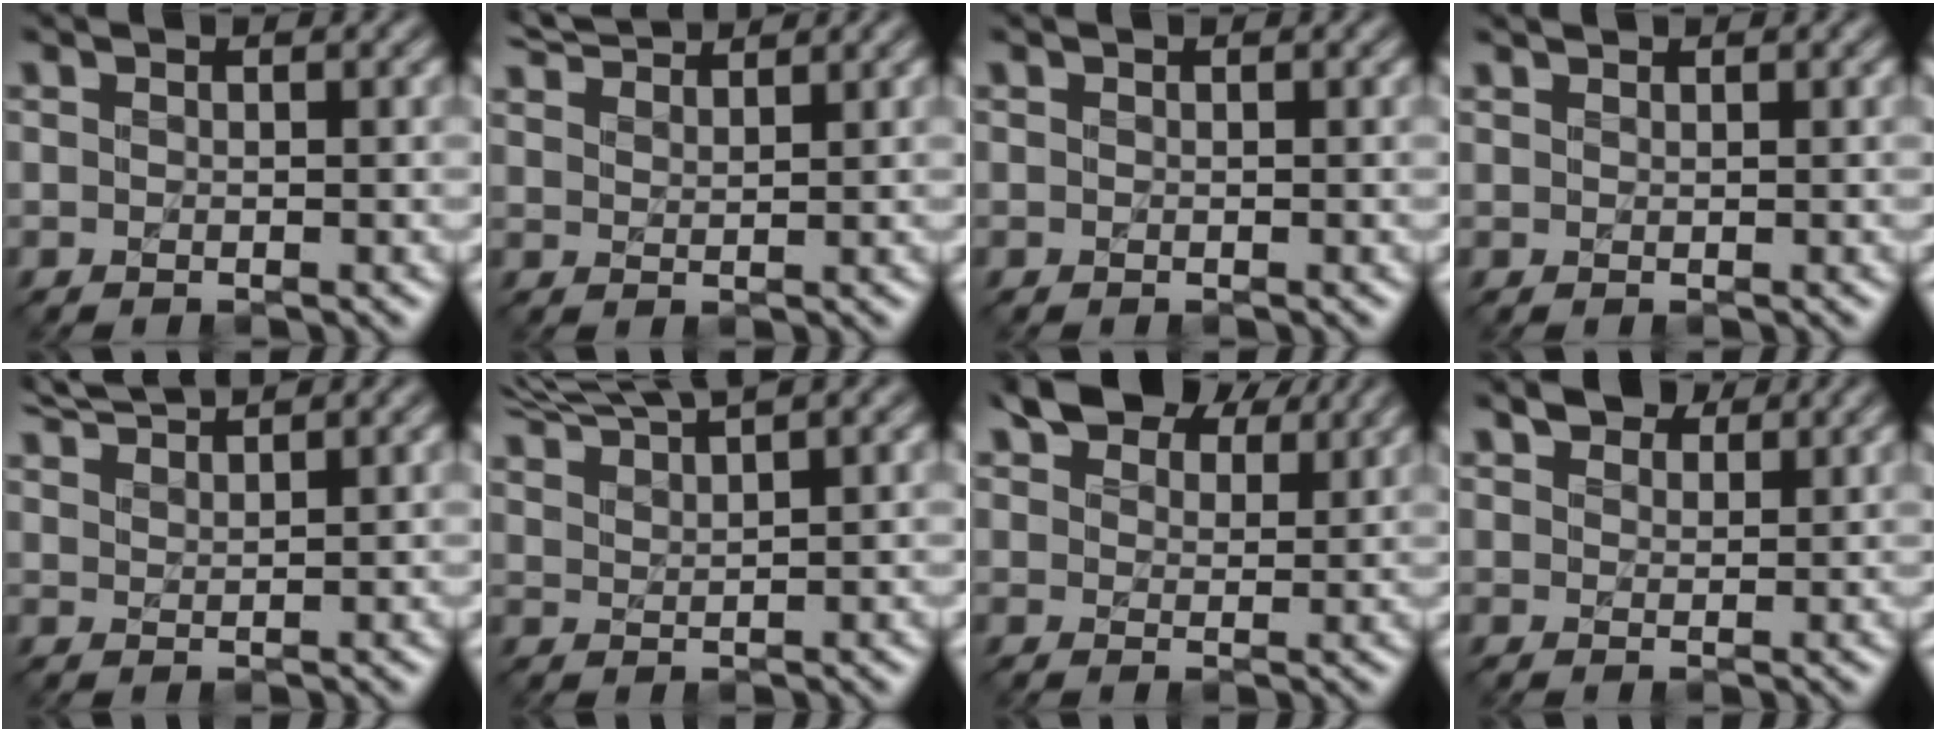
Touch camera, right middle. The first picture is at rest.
{"total": 3.9, "force": [3.9, 0.1, 0.3], "torque": [-0.003, 0.010, 0.065]}
{"total": 0.0}
{"total": 0.8, "force": [0.7, 0.0, -0.2], "torque": [0.000, -0.001, 0.005]}
{"total": 3.6, "force": [3.6, -0.1, 0.4], "torque": [0.000, 0.010, 0.060]}
{"total": 5.6, "force": [5.2, 0.3, 2.1], "torque": [-0.036, 0.020, 0.072]}
{"total": 6.0, "force": [5.0, 2.6, 2.2], "torque": [-0.038, 0.013, 0.076]}
{"total": 2.2, "force": [2.1, 0.7, 0.1], "torque": [-0.006, 0.006, 0.039]}